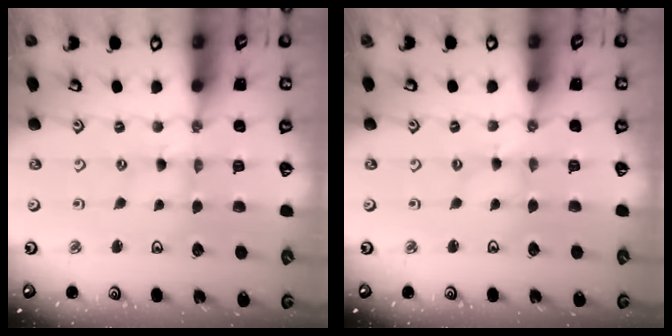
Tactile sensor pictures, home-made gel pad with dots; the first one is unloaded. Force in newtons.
{"total": 0.0}